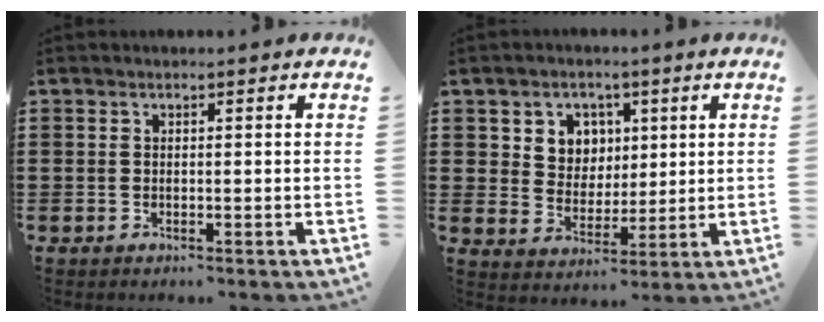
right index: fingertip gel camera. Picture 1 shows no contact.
{"total": 5.4, "force": [2.2, 4.9, 1.0], "torque": [-0.040, 0.008, 0.037]}